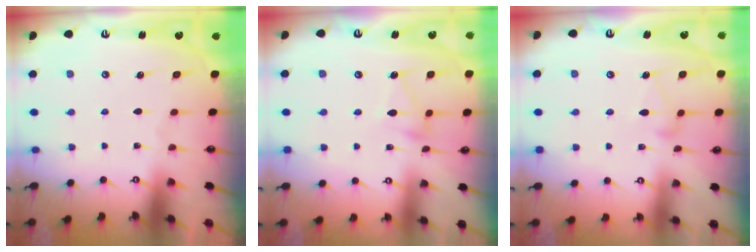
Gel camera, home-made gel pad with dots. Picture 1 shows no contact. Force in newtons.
{"total": 5.9, "press": 5.9, "slide": 0.6}
{"total": 7.2, "press": 7.2, "slide": 0.4}